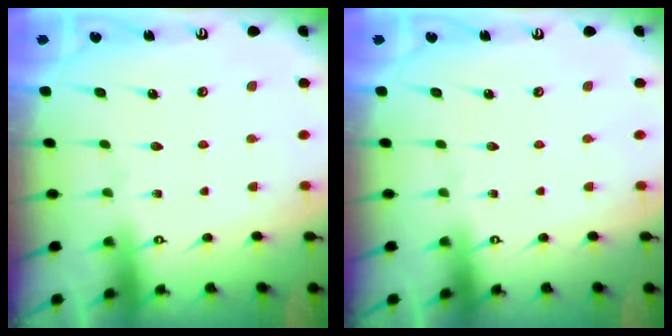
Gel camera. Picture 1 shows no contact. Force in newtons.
{"total": 0.0}